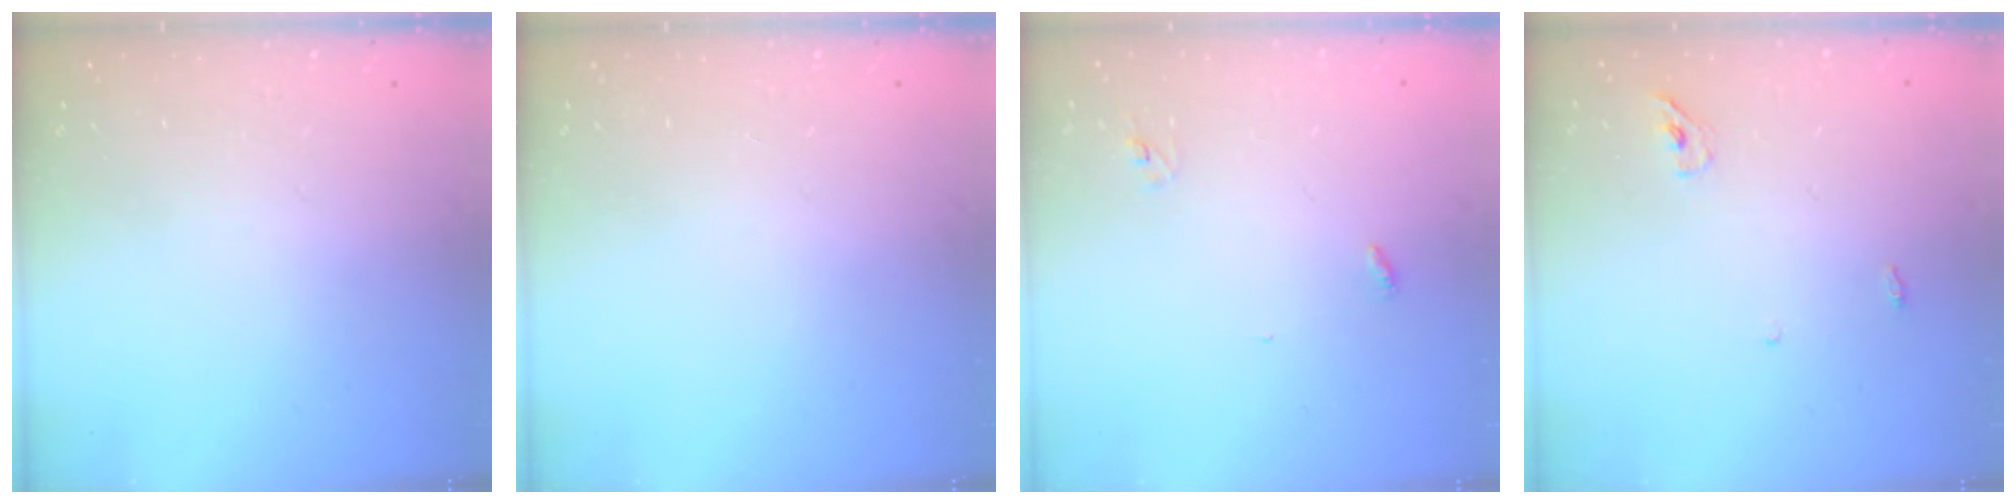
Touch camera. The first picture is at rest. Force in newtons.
{"total": 0.0}
{"total": 2.8, "press": 2.8, "slide": 0.2}
{"total": 3.7, "press": 3.6, "slide": 1.0}